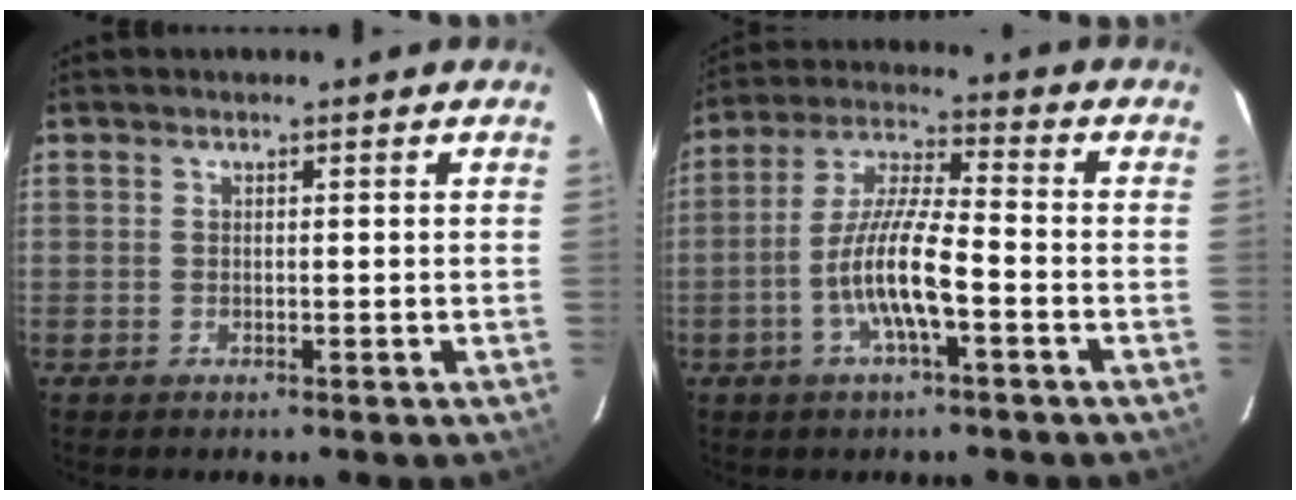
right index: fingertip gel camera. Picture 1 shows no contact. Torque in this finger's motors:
{"motor_torque": [0.54, -0.17, 0.49, 0.21]}